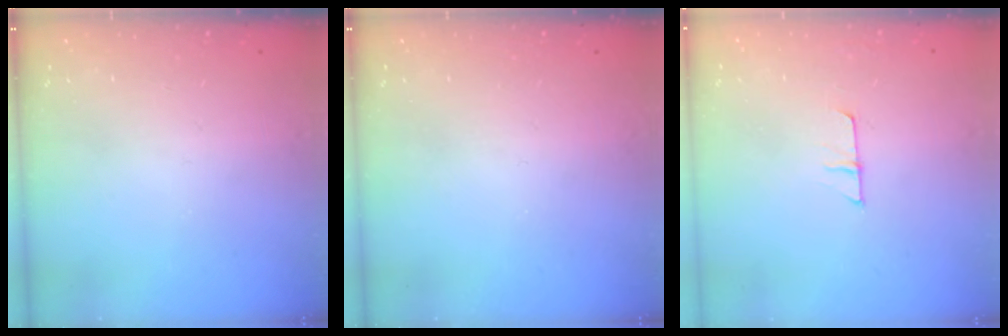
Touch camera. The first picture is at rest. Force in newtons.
{"total": 0.0}
{"total": 5.7, "press": 5.6, "slide": 0.6}